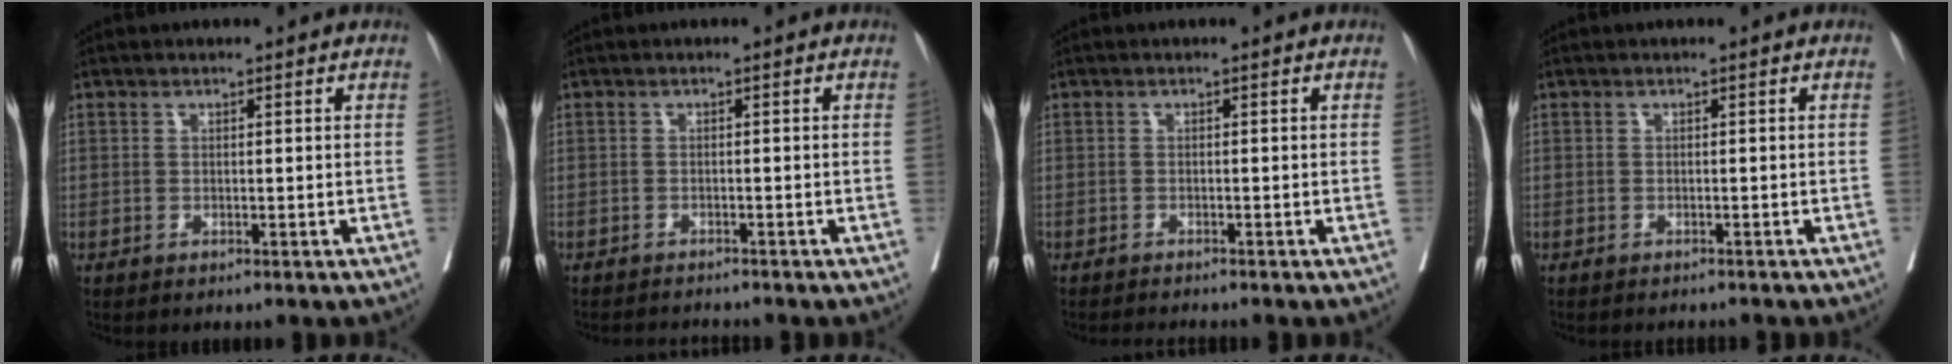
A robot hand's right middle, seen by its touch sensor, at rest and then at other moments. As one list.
[{"total": 3.5, "force": [-3.4, -0.2, 0.7], "torque": [-0.008, -0.009, -0.050]}, {"total": 3.4, "force": [-3.2, -0.3, 1.2], "torque": [-0.015, -0.006, -0.048]}, {"total": 3.3, "force": [-3.2, 0.4, 0.7], "torque": [-0.004, -0.006, -0.041]}]